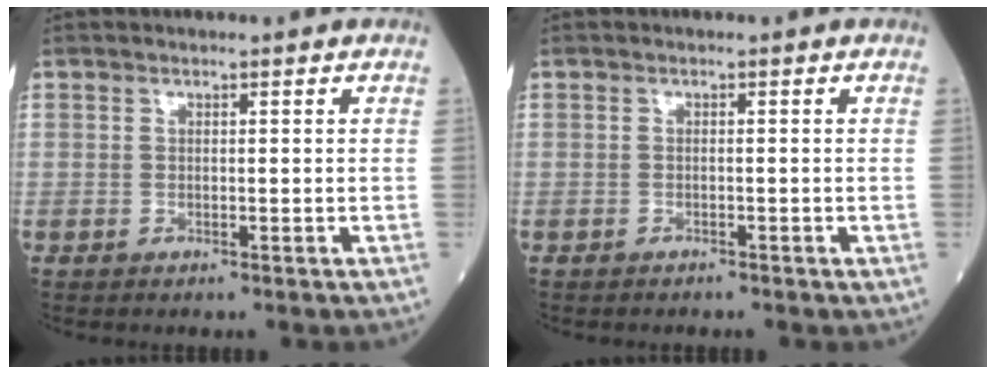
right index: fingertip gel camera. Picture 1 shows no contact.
{"total": 0.9, "force": [-0.8, 0.3, 0.2], "torque": [-0.008, 0.000, -0.012]}